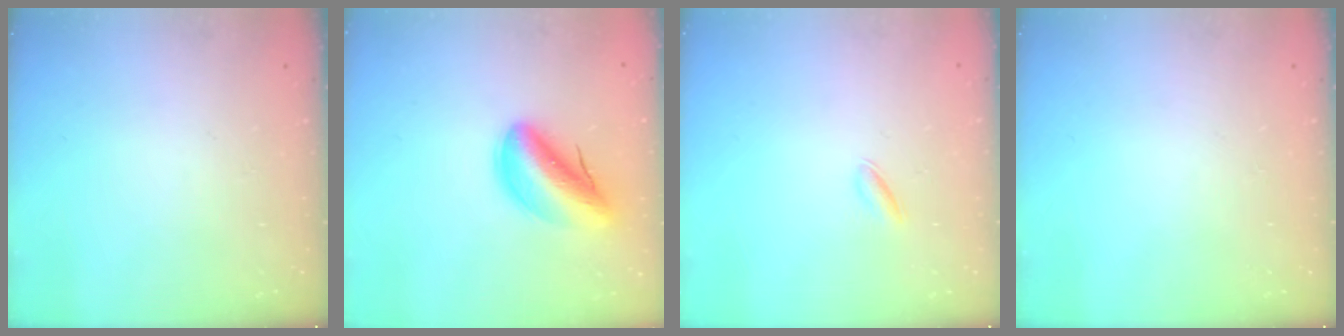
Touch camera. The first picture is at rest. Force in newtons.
{"total": 11.0, "press": 10.4, "slide": 3.4}
{"total": 2.1, "press": 2.1, "slide": 0.6}
{"total": 0.0}